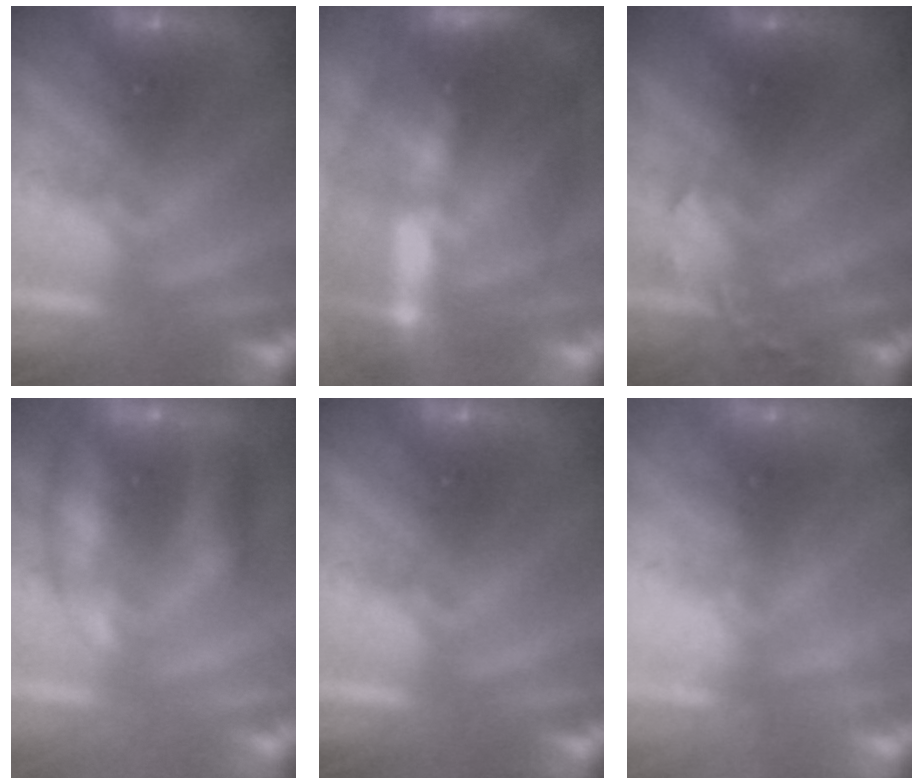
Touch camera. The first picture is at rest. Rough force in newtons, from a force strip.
{"total": 10.4}
{"total": 3.4}
{"total": 2.4}
{"total": 0.0}
{"total": 2.1}